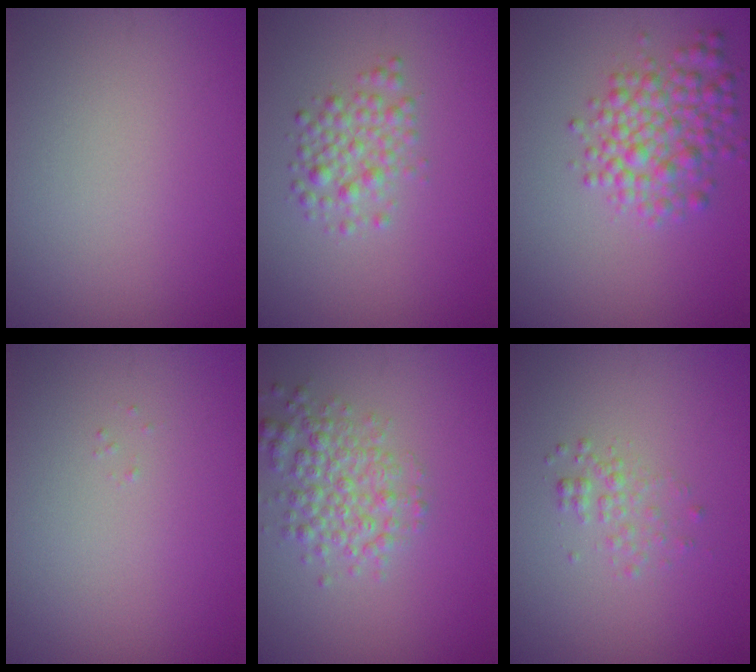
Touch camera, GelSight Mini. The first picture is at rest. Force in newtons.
{"total": 2.6, "press": 2.6, "slide": 0.1}
{"total": 4.5, "press": 4.5, "slide": 0.1}
{"total": 0.0}
{"total": 3.5, "press": 3.5, "slide": 0.1}
{"total": 1.4, "press": 1.4, "slide": 0.1}